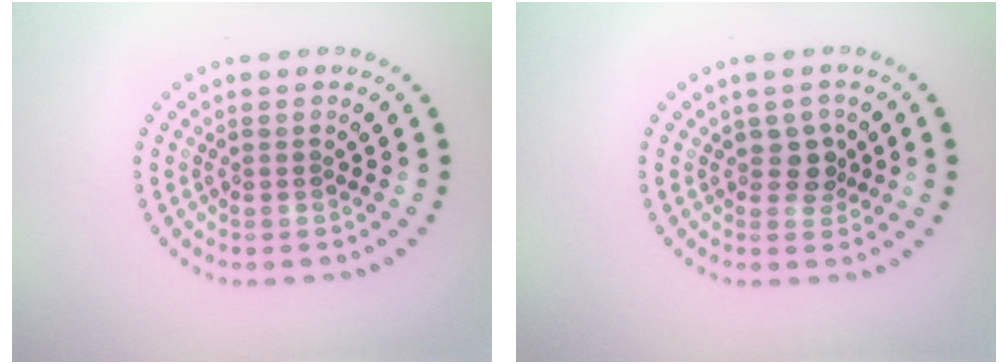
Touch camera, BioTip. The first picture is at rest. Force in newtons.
{"total": 2.0, "press": 1.7, "slide": 1.1}